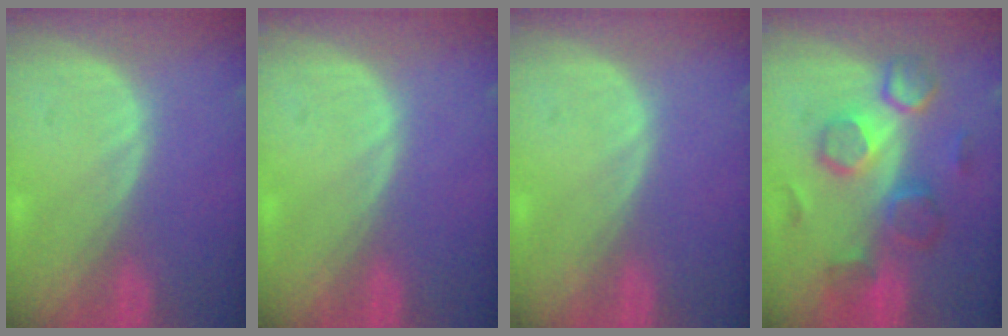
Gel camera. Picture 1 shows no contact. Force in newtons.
{"total": 0.0}
{"total": 0.0}
{"total": 8.6, "press": 8.5, "slide": 1.6}